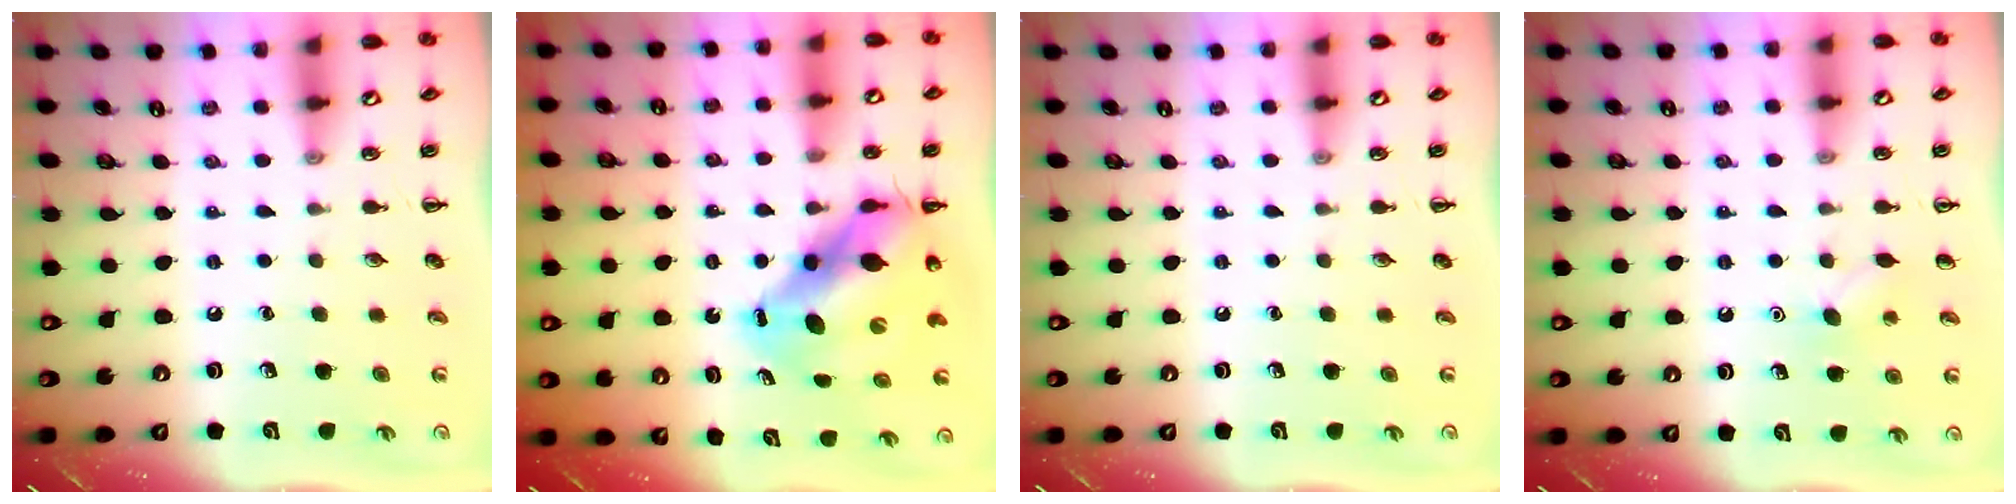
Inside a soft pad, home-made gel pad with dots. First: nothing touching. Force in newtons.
{"total": 12.1, "press": 11.6, "slide": 3.1}
{"total": 0.0}
{"total": 4.8, "press": 4.5, "slide": 1.4}